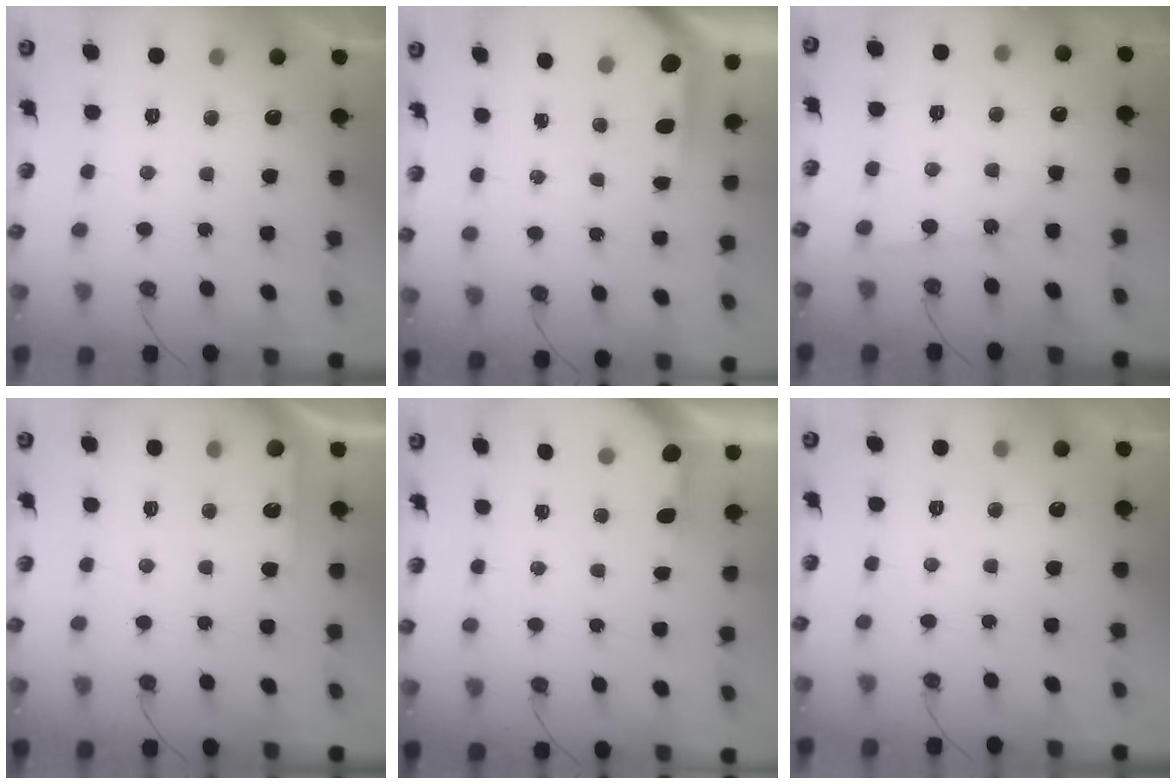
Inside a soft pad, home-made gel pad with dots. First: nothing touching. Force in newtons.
{"total": 3.8, "press": 3.8, "slide": 0.4}
{"total": 2.3, "press": 2.3, "slide": 0.3}
{"total": 3.9, "press": 3.9, "slide": 0.4}
{"total": 3.4, "press": 3.4, "slide": 0.5}
{"total": 0.0}